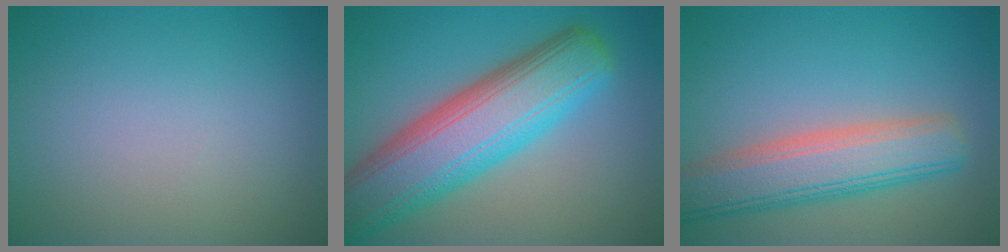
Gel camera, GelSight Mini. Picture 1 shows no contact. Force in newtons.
{"total": 10.8, "press": 10.8, "slide": 0.4}
{"total": 6.7, "press": 6.6, "slide": 0.6}